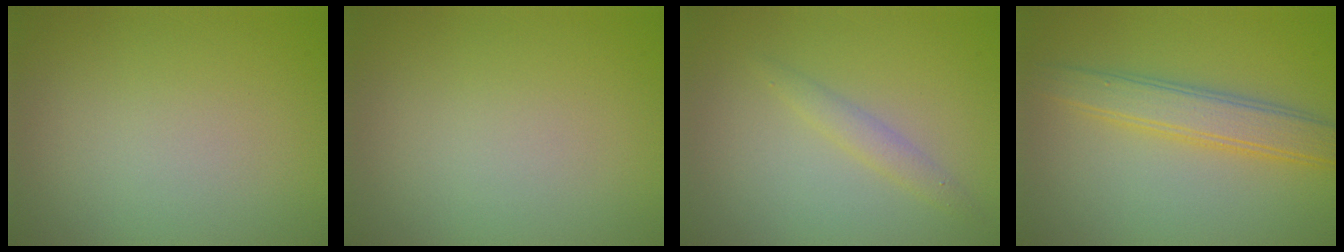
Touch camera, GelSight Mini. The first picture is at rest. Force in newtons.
{"total": 0.0}
{"total": 1.4, "press": 1.4, "slide": 0.1}
{"total": 3.9, "press": 3.9, "slide": 0.1}